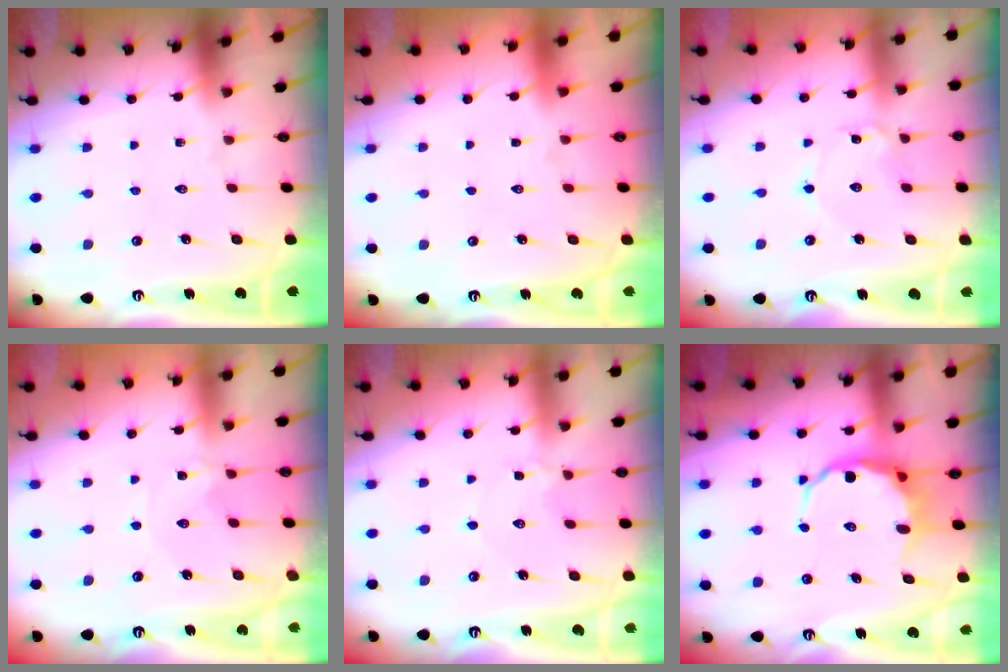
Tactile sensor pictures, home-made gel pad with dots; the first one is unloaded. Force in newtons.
{"total": 1.4, "press": 1.4, "slide": 0.2}
{"total": 1.7, "press": 1.7, "slide": 0.1}
{"total": 0.0}
{"total": 2.2, "press": 2.1, "slide": 0.3}
{"total": 8.2, "press": 8.0, "slide": 1.8}